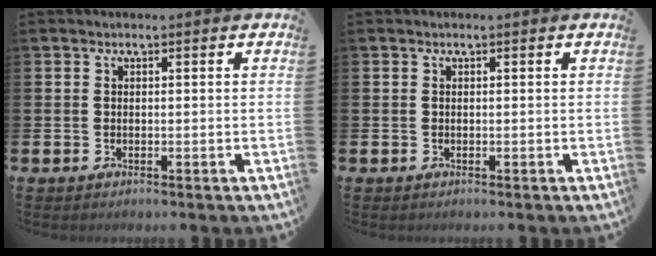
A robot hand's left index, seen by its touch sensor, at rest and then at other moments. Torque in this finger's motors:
{"motor_torque": [0.00, 0.01, 0.01, 0.00]}